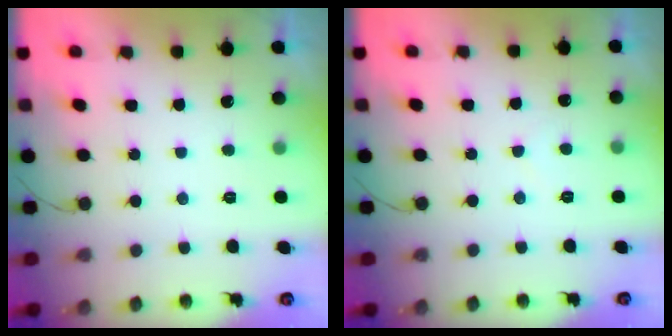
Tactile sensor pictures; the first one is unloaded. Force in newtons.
{"total": 3.6, "press": 3.6, "slide": 0.3}